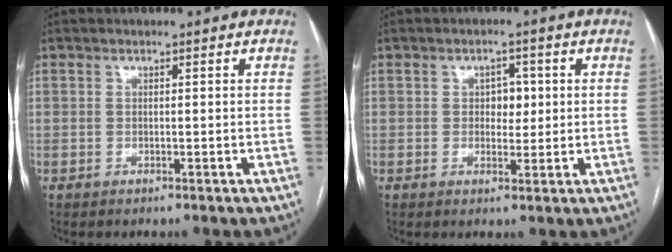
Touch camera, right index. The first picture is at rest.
{"total": 3.3, "force": [0.5, 2.2, 2.4], "torque": [-0.024, 0.005, 0.009]}